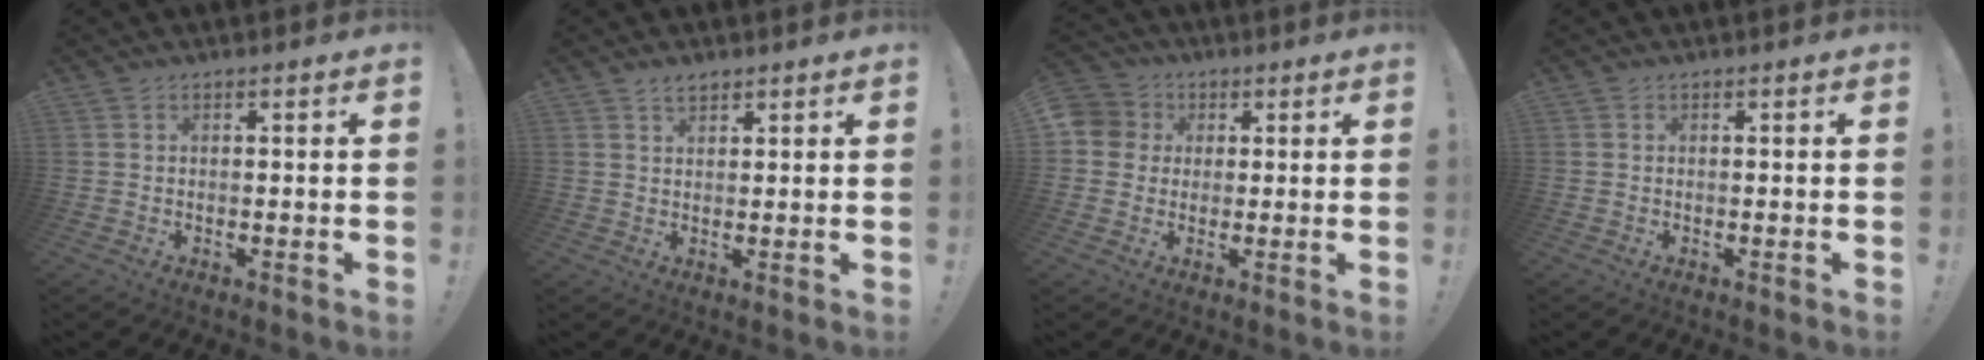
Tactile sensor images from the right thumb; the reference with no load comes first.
{"total": 2.6, "force": [2.1, 1.2, 1.0], "torque": [-0.009, -0.012, 0.037]}
{"total": 6.6, "force": [0.9, 6.3, 1.8], "torque": [-0.032, 0.002, 0.017]}
{"total": 0.0}